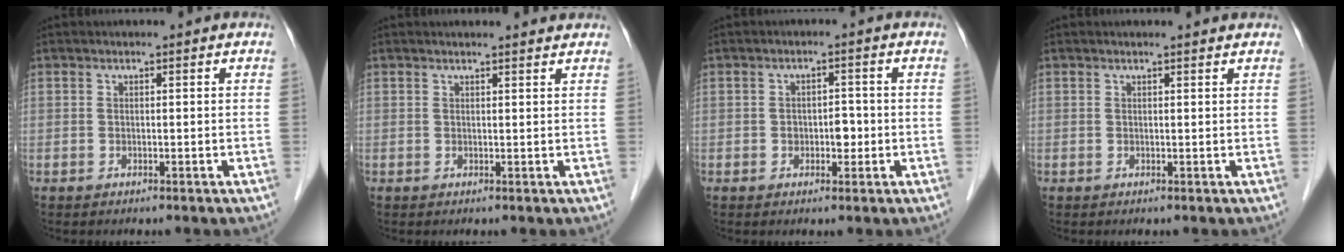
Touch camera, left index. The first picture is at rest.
{"total": 3.6, "force": [3.5, 0.3, 0.8], "torque": [-0.016, 0.007, 0.037]}
{"total": 2.6, "force": [-0.7, 1.7, 1.9], "torque": [-0.024, 0.006, -0.006]}
{"total": 1.7, "force": [1.6, 0.0, 0.4], "torque": [-0.012, 0.004, 0.020]}